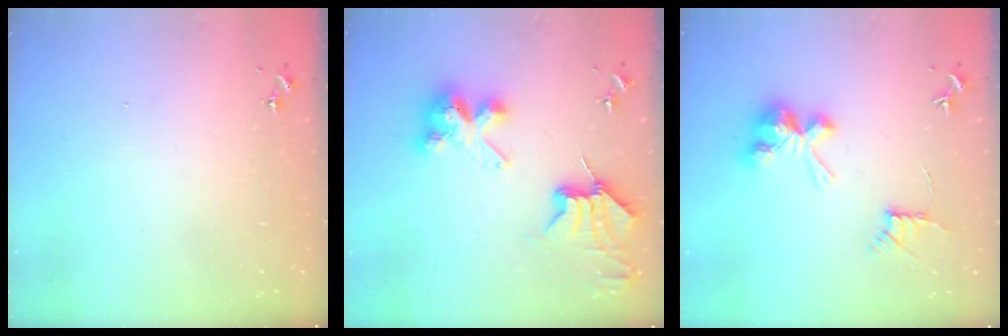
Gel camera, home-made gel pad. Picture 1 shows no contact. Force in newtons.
{"total": 10.0, "press": 9.9, "slide": 1.2}
{"total": 12.0, "press": 11.9, "slide": 0.7}